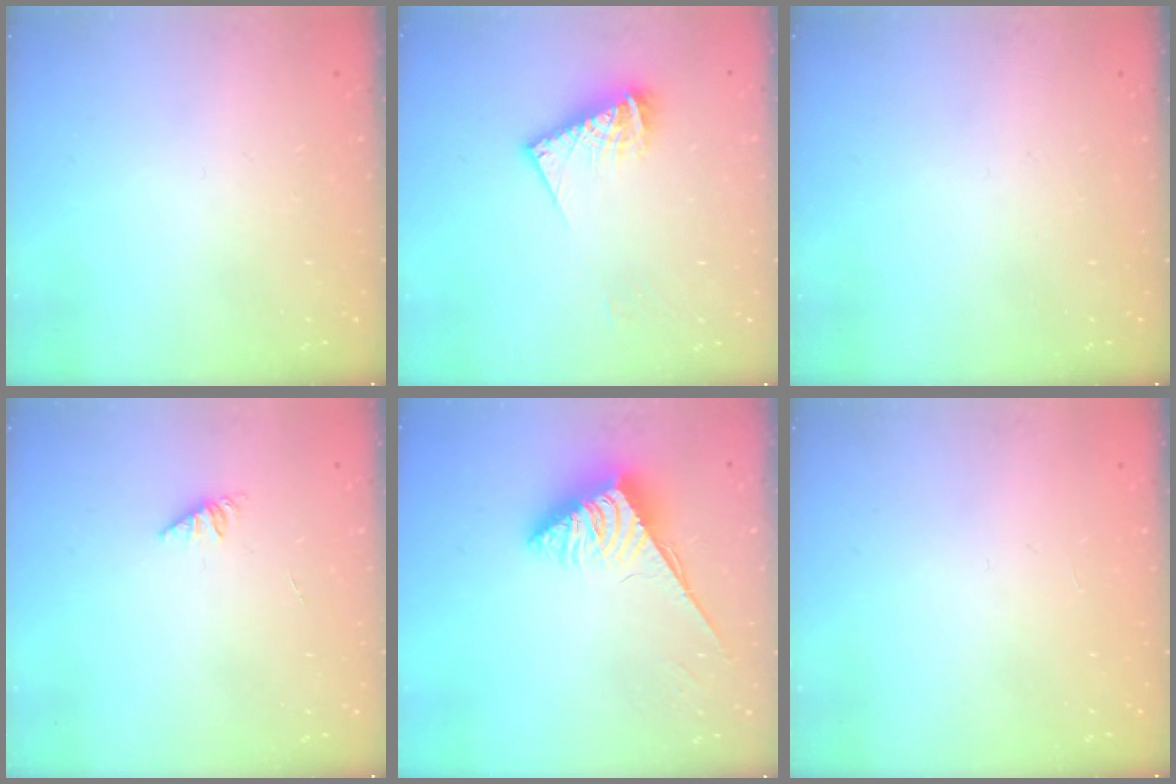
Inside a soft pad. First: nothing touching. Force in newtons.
{"total": 10.4, "press": 10.4, "slide": 0.9}
{"total": 0.0}
{"total": 1.0, "press": 1.0, "slide": 0.3}
{"total": 3.7, "press": 3.7, "slide": 0.6}
{"total": 0.0}